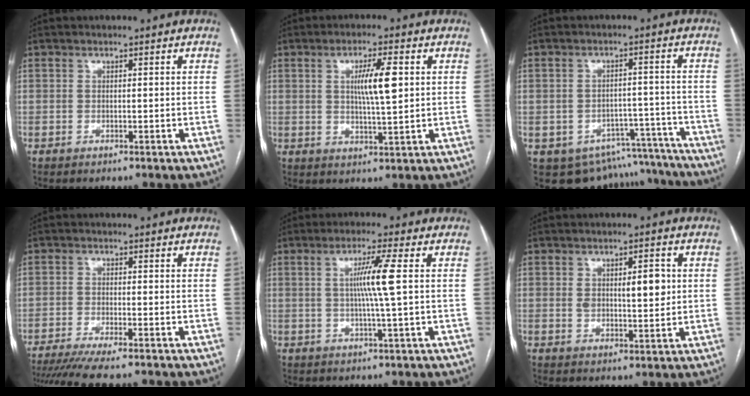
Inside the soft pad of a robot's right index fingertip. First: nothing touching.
{"total": 6.6, "force": [1.4, 0.7, 6.4], "torque": [-0.112, 0.002, 0.025]}
{"total": 14.2, "force": [-12.0, 7.2, 2.6], "torque": [-0.024, 0.041, -0.140]}
{"total": 10.8, "force": [-9.2, 0.5, 5.8], "torque": [-0.077, -0.019, -0.140]}
{"total": 6.0, "force": [0.8, -1.2, 5.8], "torque": [-0.106, 0.000, 0.016]}
{"total": 6.1, "force": [1.2, 2.3, 5.5], "torque": [-0.082, 0.006, 0.025]}